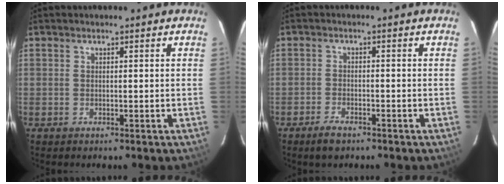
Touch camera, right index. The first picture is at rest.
{"total": 3.6, "force": [-2.7, 1.5, 1.8], "torque": [-0.050, -0.004, -0.051]}